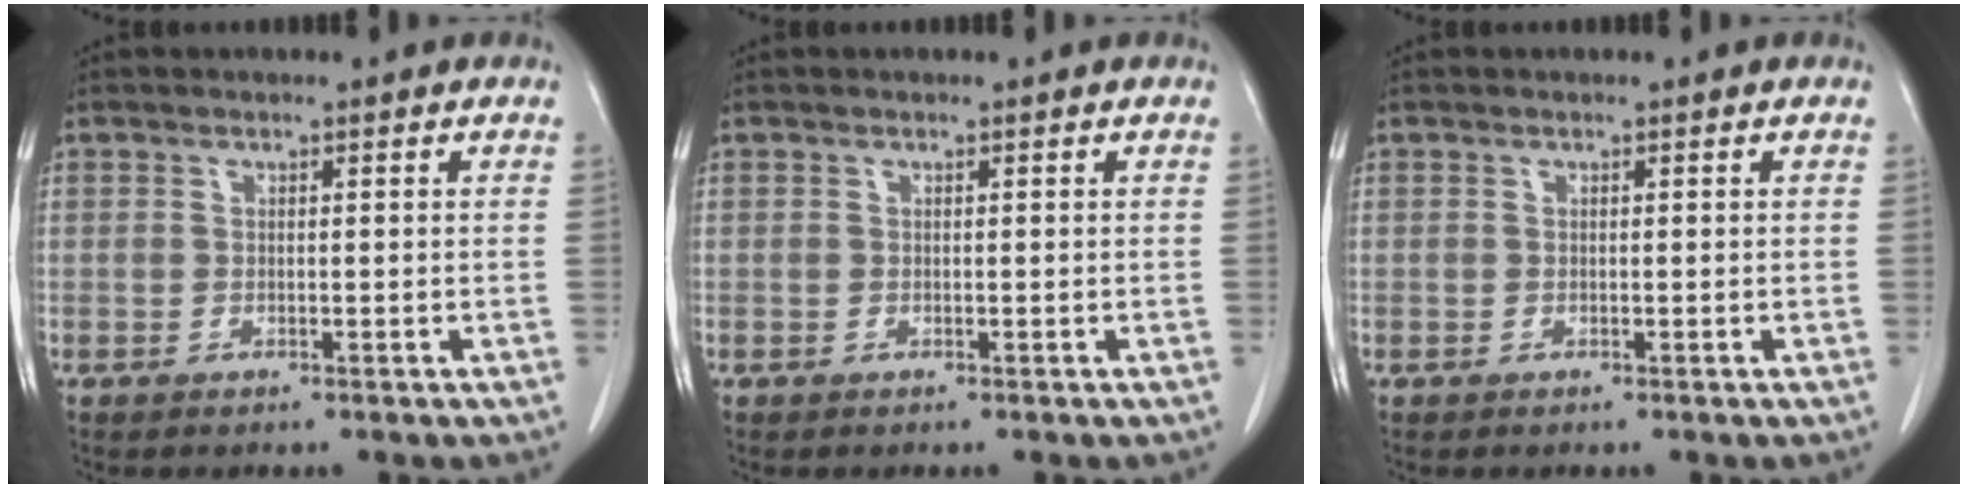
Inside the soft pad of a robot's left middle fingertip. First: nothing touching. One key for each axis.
{"total": 0.0}
{"total": 0.0}